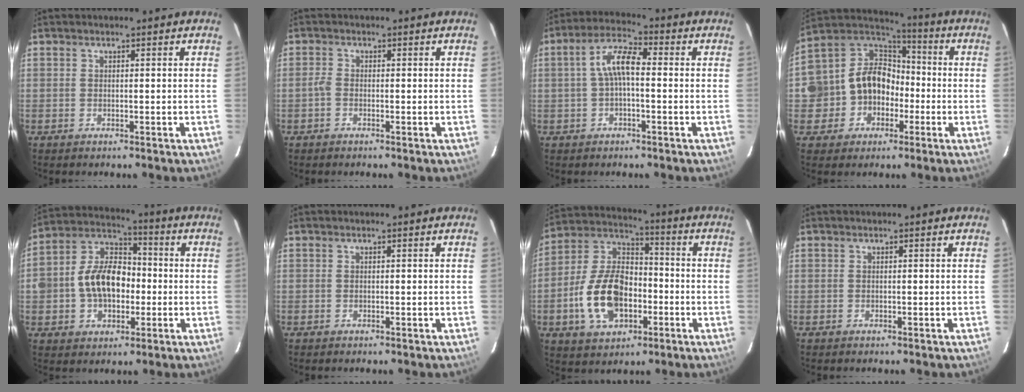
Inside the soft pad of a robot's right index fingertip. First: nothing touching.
{"total": 1.3, "force": [-0.6, 0.7, 0.9], "torque": [-0.022, 0.003, -0.016]}
{"total": 6.5, "force": [-0.2, 2.4, 6.0], "torque": [-0.125, 0.023, -0.005]}
{"total": 15.2, "force": [-3.4, 13.7, 5.7], "torque": [-0.155, 0.055, -0.046]}
{"total": 13.2, "force": [-1.5, 9.1, 9.4], "torque": [-0.188, 0.031, -0.023]}
{"total": 0.0}
{"total": 16.3, "force": [-4.7, 10.1, 11.9], "torque": [-0.249, 0.019, -0.072]}
{"total": 0.0}